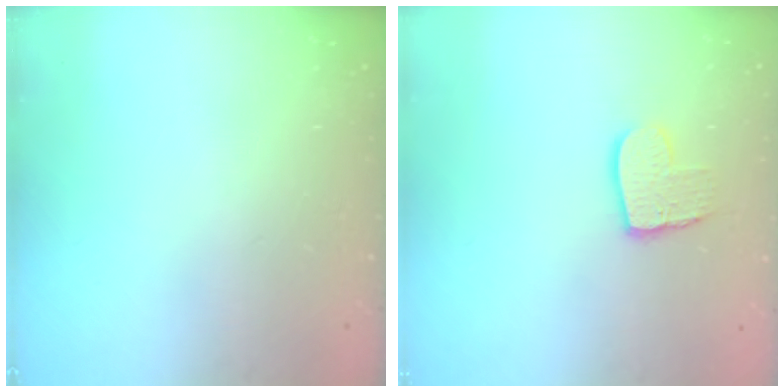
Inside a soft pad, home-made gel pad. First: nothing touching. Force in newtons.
{"total": 9.8, "press": 9.8, "slide": 0.9}